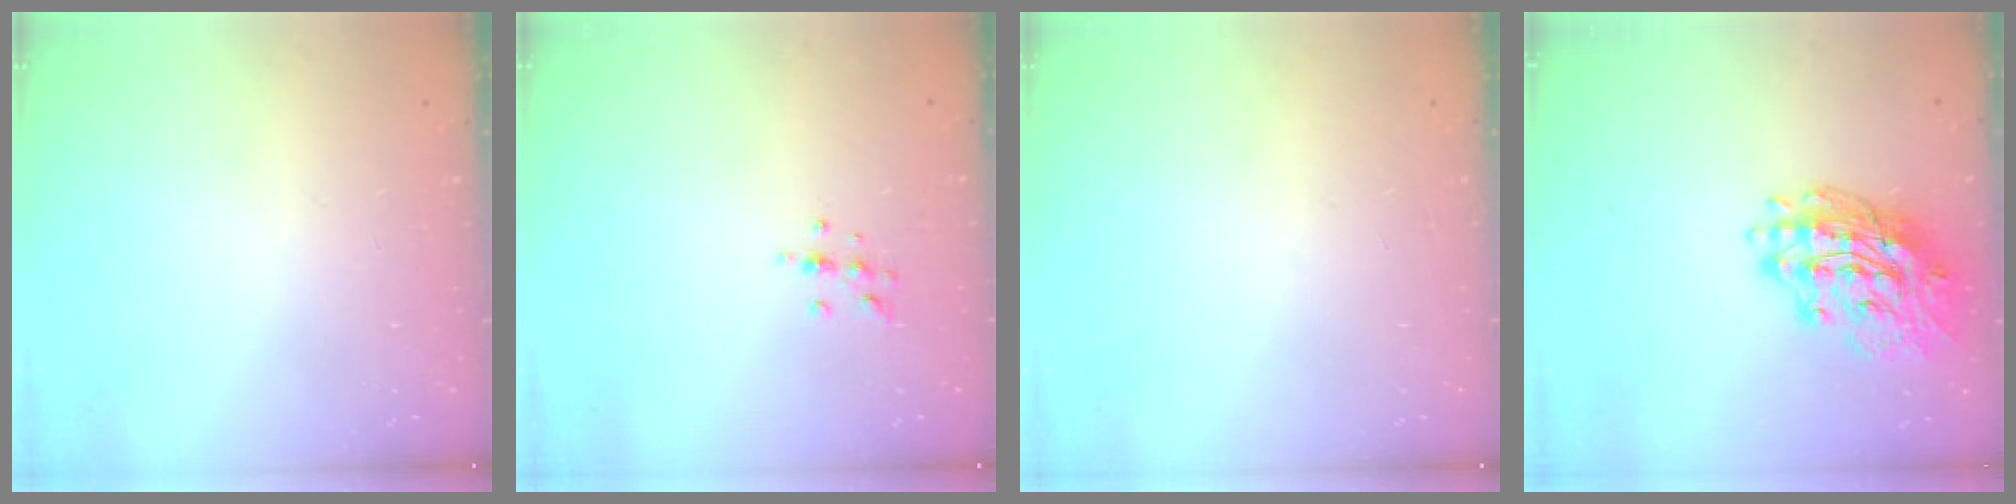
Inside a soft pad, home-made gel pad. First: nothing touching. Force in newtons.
{"total": 6.0, "press": 5.6, "slide": 2.0}
{"total": 0.0}
{"total": 18.5, "press": 18.4, "slide": 2.1}